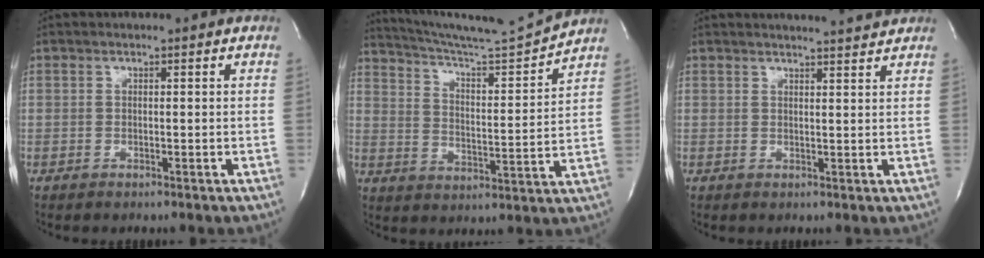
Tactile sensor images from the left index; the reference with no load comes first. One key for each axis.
{"total": 14.1, "fx": 13.5, "fy": -2.4, "fz": 3.2, "tx": -0.061, "ty": -0.043, "tz": 0.216}
{"total": 5.8, "fx": 5.7, "fy": -0.6, "fz": 1.2, "tx": -0.021, "ty": 0.001, "tz": 0.064}